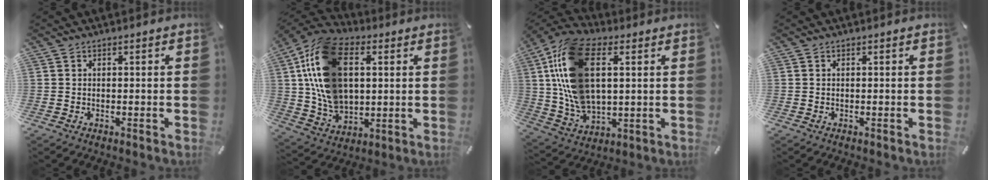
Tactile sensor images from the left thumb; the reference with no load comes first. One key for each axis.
{"total": 20.0, "fx": 4.2, "fy": 14.1, "fz": 13.6, "tx": -0.303, "ty": -0.004, "tz": 0.075}
{"total": 18.4, "fx": 4.6, "fy": 11.3, "fz": 13.7, "tx": -0.320, "ty": 0.000, "tz": 0.085}
{"total": 0.0}